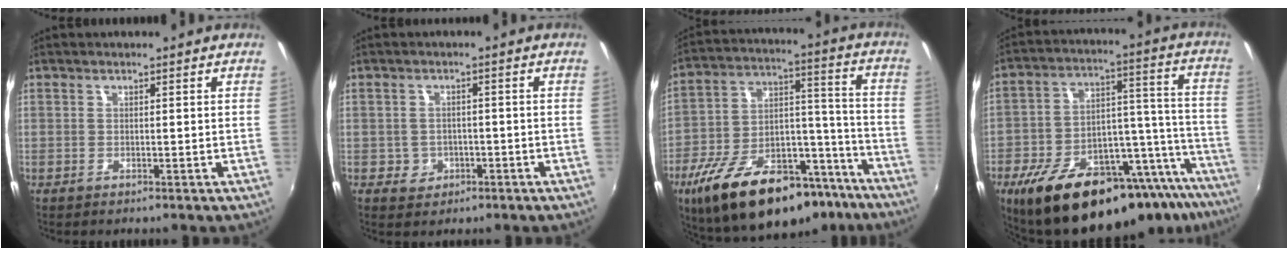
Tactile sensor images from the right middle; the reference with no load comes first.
{"total": 4.3, "force": [-1.3, 3.9, 1.0], "torque": [-0.030, 0.003, -0.012]}
{"total": 27.6, "force": [-18.6, 12.2, 16.3], "torque": [-0.272, 0.014, -0.267]}
{"total": 30.2, "force": [-22.1, 10.7, 17.6], "torque": [-0.253, 0.010, -0.310]}